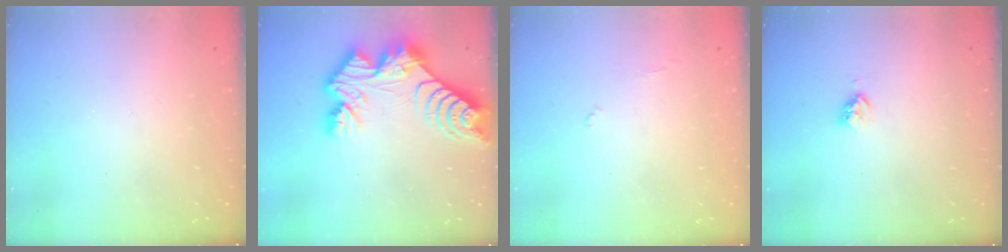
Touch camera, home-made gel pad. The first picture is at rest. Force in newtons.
{"total": 14.5, "press": 14.4, "slide": 1.2}
{"total": 3.9, "press": 3.9, "slide": 0.3}
{"total": 4.0, "press": 3.9, "slide": 0.4}